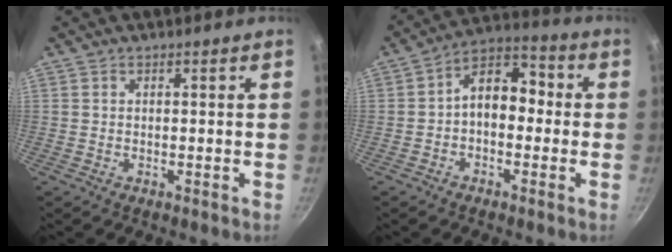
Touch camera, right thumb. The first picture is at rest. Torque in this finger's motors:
{"motor_torque": [1.06, 1.64, 0.82, -0.51, 0.12]}